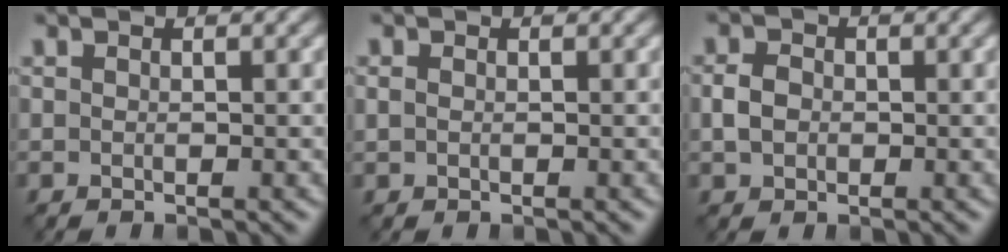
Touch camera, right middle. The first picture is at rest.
{"total": 0.6, "force": [0.2, 0.5, 0.4], "torque": [-0.009, 0.003, 0.000]}
{"total": 2.0, "force": [0.0, 1.7, 1.2], "torque": [-0.025, 0.003, -0.007]}